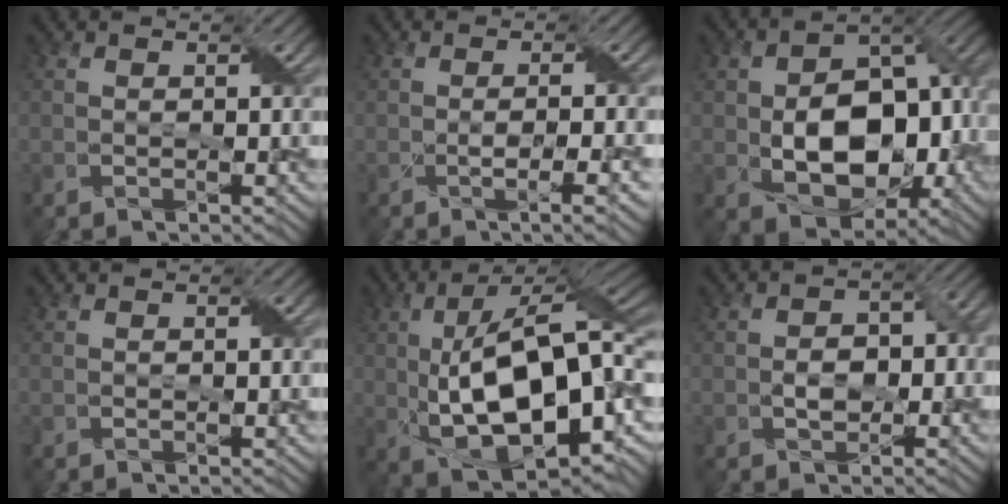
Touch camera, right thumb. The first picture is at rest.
{"total": 3.8, "force": [-1.0, 0.5, 3.6], "torque": [-0.065, 0.004, -0.017]}
{"total": 14.1, "force": [-2.4, 9.2, 10.4], "torque": [-0.159, -0.009, -0.042]}
{"total": 0.0}
{"total": 19.3, "force": [-0.8, 9.0, 17.1], "torque": [-0.297, 0.006, -0.015]}
{"total": 4.1, "force": [-1.0, 2.7, 3.0], "torque": [-0.046, -0.001, -0.019]}